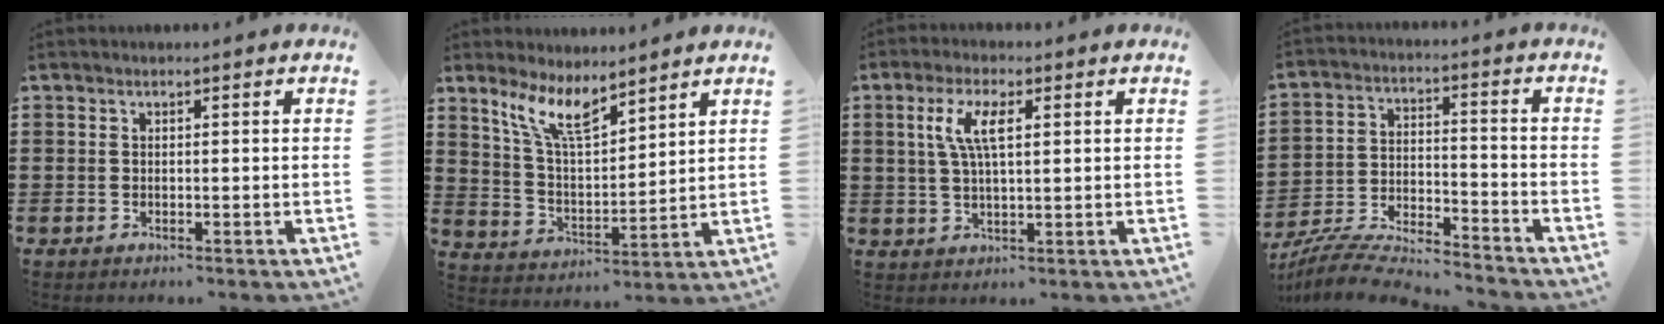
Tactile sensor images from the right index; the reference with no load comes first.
{"total": 8.6, "force": [6.5, 2.3, 5.1], "torque": [-0.119, -0.019, 0.119]}
{"total": 5.7, "force": [1.6, 1.9, 5.1], "torque": [-0.106, 0.008, 0.026]}
{"total": 6.9, "force": [-6.6, 0.6, 1.7], "torque": [-0.048, -0.006, -0.135]}